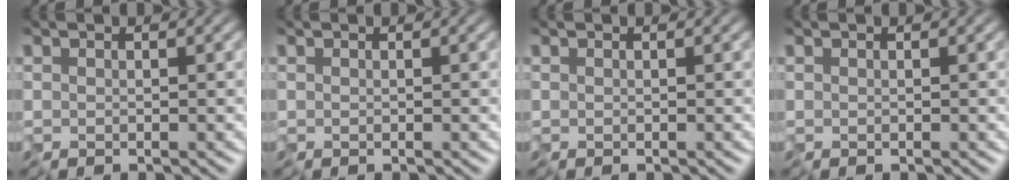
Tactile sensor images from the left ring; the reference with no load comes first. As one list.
[{"total": 0.0}, {"total": 0.0}, {"total": 0.0}]